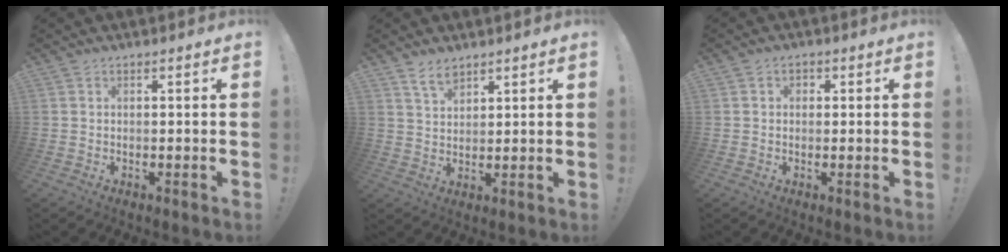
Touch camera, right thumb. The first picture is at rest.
{"total": 4.7, "force": [3.9, 1.9, 2.0], "torque": [-0.033, -0.022, 0.070]}
{"total": 2.1, "force": [0.2, 1.9, 0.9], "torque": [-0.009, 0.004, 0.002]}